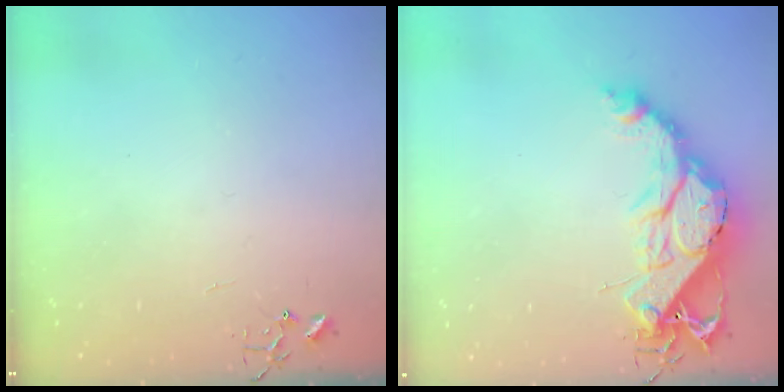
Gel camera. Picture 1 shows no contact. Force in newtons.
{"total": 18.0, "press": 17.9, "slide": 1.7}